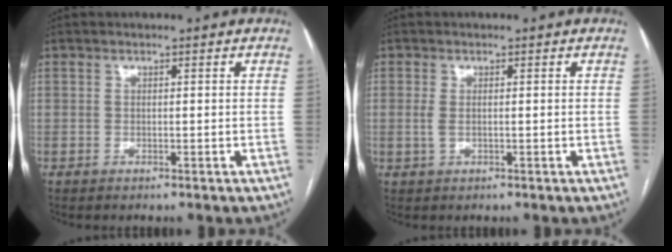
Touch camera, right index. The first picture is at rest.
{"total": 1.5, "force": [-0.1, 0.6, 1.4], "torque": [-0.034, 0.000, 0.002]}